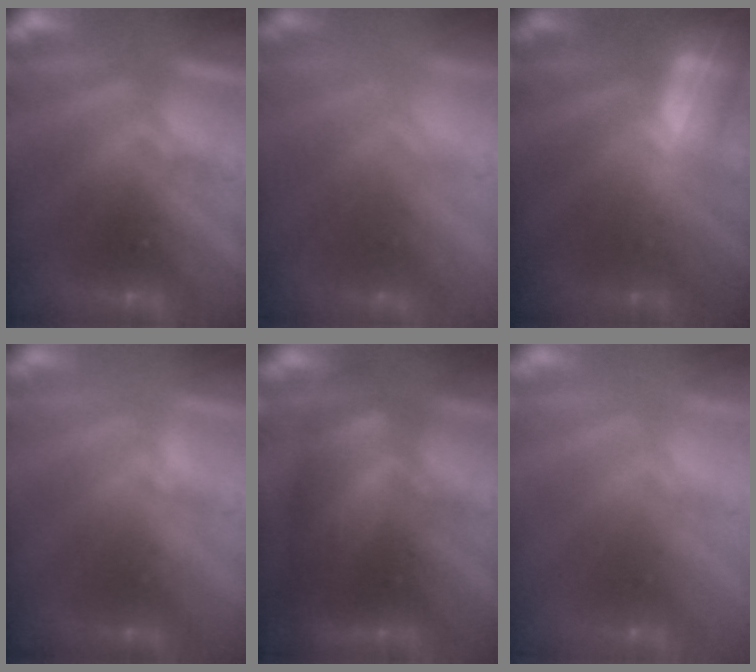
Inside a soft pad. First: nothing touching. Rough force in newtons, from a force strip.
{"total": 5.6}
{"total": 2.4}
{"total": 2.2}
{"total": 8.7}
{"total": 7.6}